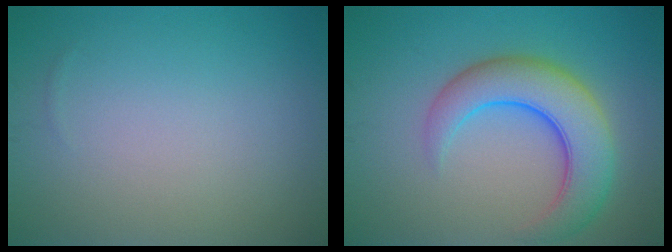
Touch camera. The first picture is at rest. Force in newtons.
{"total": 7.1, "press": 7.1, "slide": 0.4}